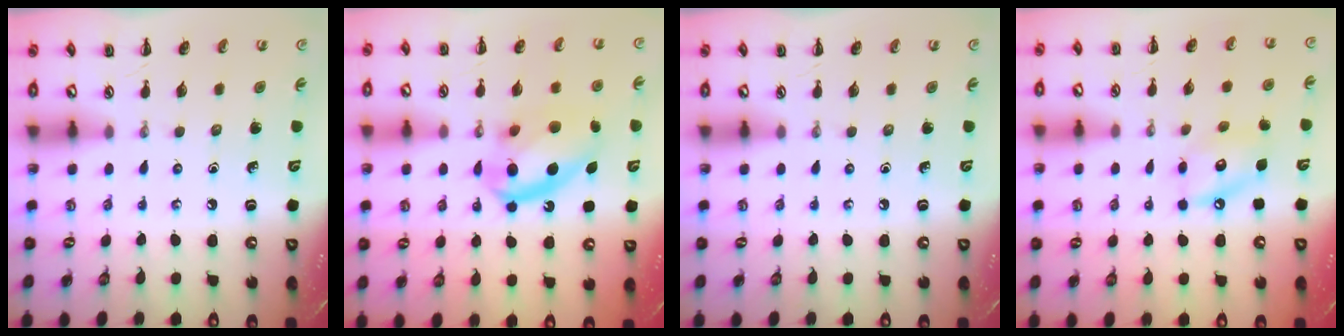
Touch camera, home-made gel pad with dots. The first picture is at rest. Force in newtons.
{"total": 15.4, "press": 15.1, "slide": 3.1}
{"total": 0.0}
{"total": 10.6, "press": 10.5, "slide": 1.5}